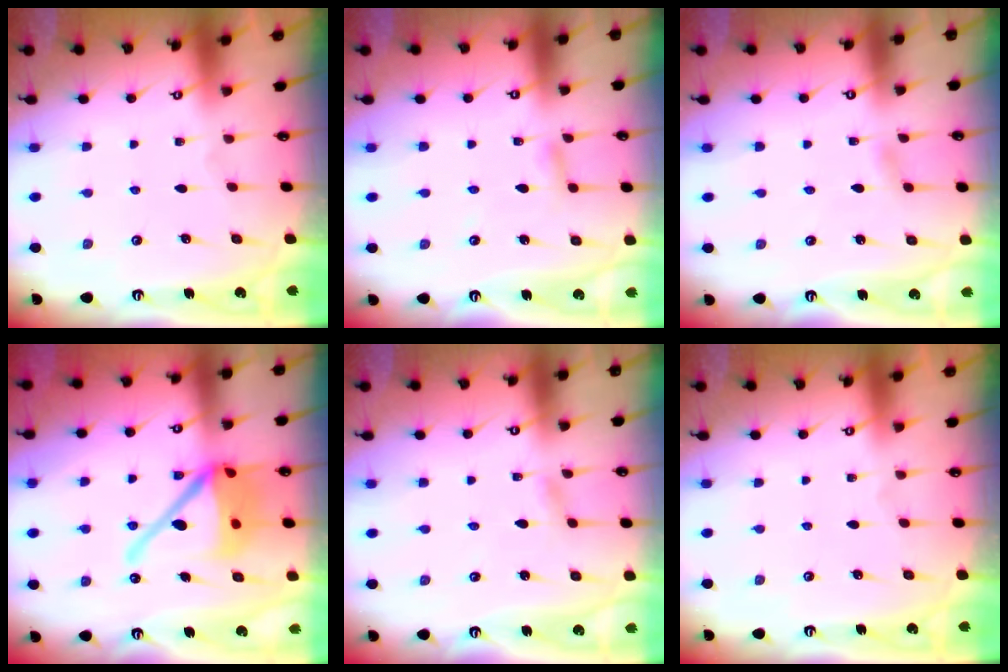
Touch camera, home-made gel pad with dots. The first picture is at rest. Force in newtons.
{"total": 4.7, "press": 4.7, "slide": 0.5}
{"total": 2.2, "press": 2.2, "slide": 0.3}
{"total": 16.2, "press": 15.9, "slide": 2.6}
{"total": 1.1, "press": 1.1, "slide": 0.1}
{"total": 0.0}